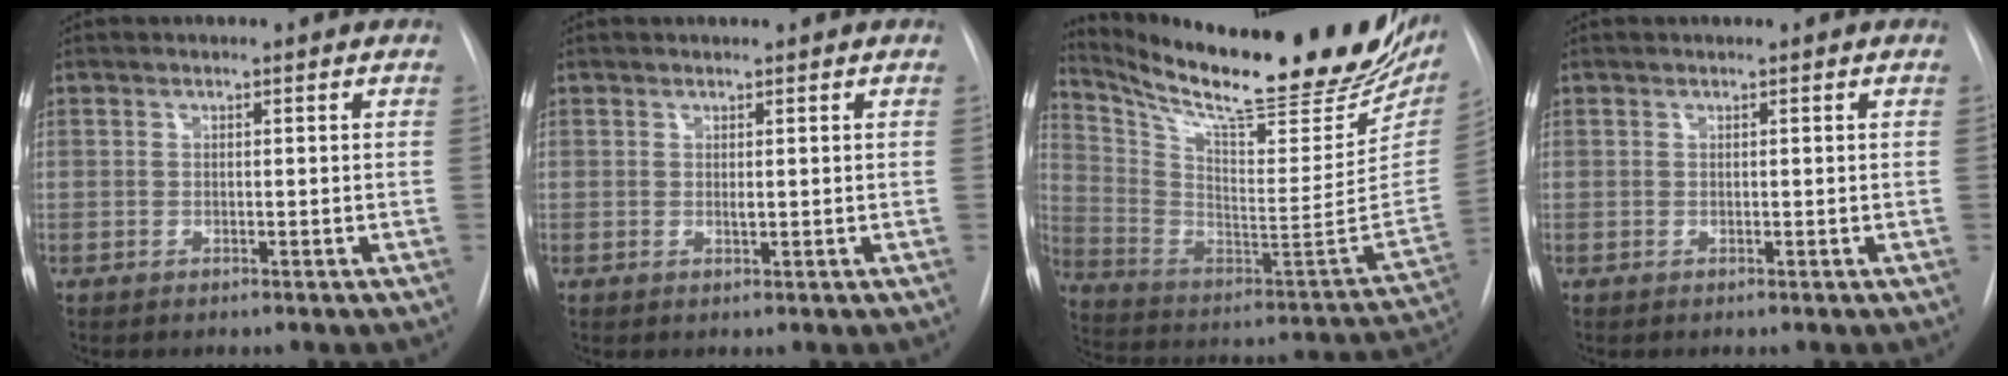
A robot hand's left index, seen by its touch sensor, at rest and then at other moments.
{"total": 0.5, "force": [0.1, 0.1, 0.5], "torque": [-0.011, -0.005, 0.002]}
{"total": 31.1, "force": [25.1, 5.8, 17.5], "torque": [-0.282, -0.064, 0.356]}
{"total": 0.0}